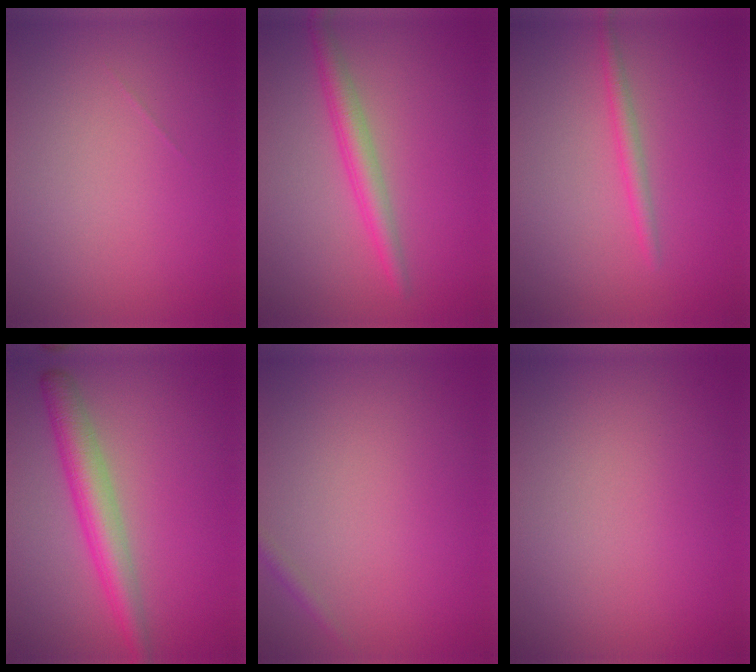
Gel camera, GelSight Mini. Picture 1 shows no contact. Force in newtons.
{"total": 2.7, "press": 2.7, "slide": 0.1}
{"total": 1.5, "press": 1.5, "slide": 0.1}
{"total": 4.2, "press": 4.2, "slide": 0.1}
{"total": 0.7, "press": 0.7, "slide": 0.0}
{"total": 0.0}